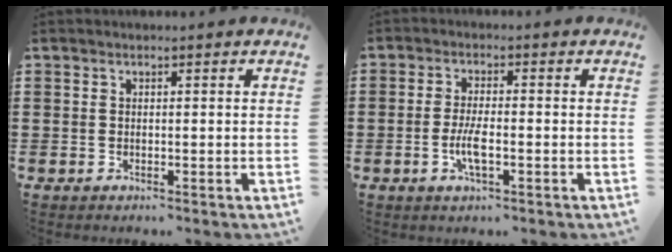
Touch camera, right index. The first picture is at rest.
{"total": 4.1, "force": [-1.3, 1.0, 3.8], "torque": [-0.085, -0.006, -0.029]}